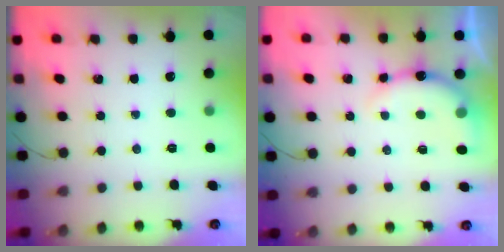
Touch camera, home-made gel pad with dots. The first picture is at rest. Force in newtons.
{"total": 8.5, "press": 8.5, "slide": 0.8}